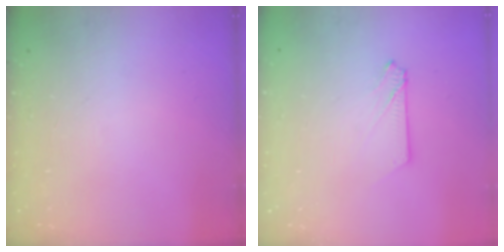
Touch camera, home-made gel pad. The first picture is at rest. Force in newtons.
{"total": 2.6, "press": 2.6, "slide": 0.3}